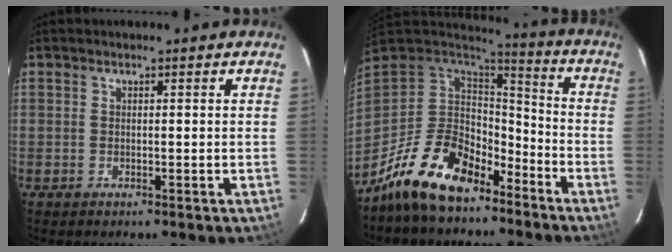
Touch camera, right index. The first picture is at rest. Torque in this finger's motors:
{"motor_torque": [1.14, -1.00, 0.75, 0.12]}